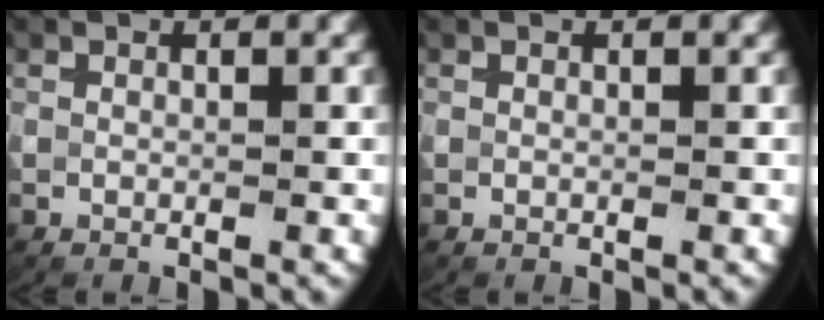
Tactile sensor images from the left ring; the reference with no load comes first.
{"total": 0.0}